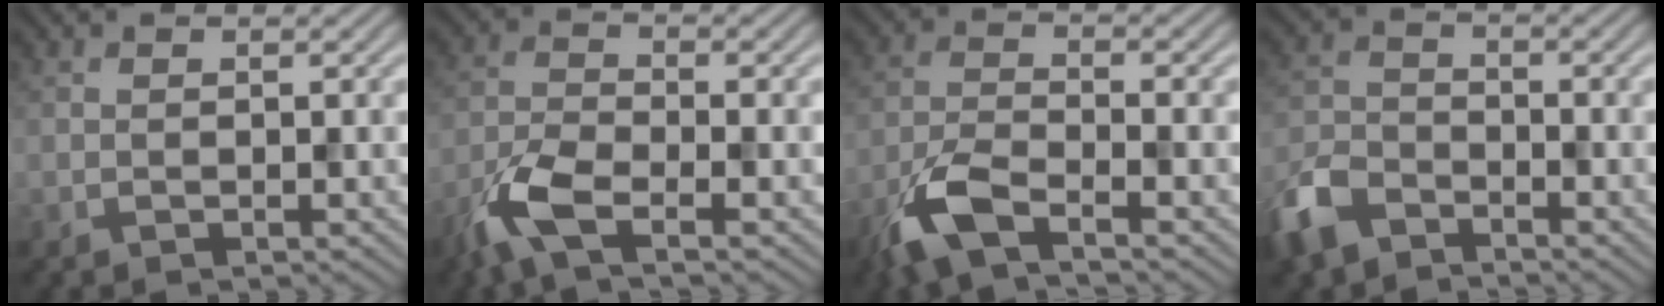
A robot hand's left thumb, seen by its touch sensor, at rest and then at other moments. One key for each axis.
{"total": 6.5, "fx": -3.9, "fy": 2.1, "fz": 4.8, "tx": -0.114, "ty": -0.009, "tz": -0.094}
{"total": 6.6, "fx": -4.4, "fy": 1.8, "fz": 4.6, "tx": -0.107, "ty": -0.008, "tz": -0.103}
{"total": 6.6, "fx": -4.9, "fy": 3.3, "fz": 2.9, "tx": -0.072, "ty": -0.007, "tz": -0.115}